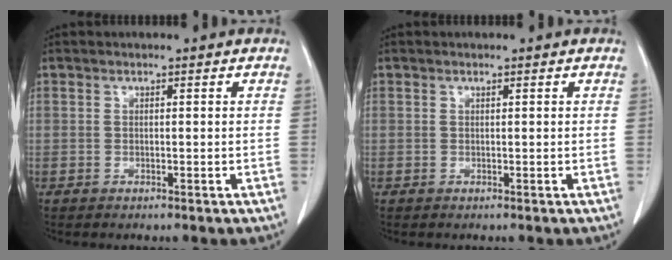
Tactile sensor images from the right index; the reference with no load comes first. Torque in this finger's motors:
{"motor_torque": [-0.06, 0.09, -0.02, 0.01]}